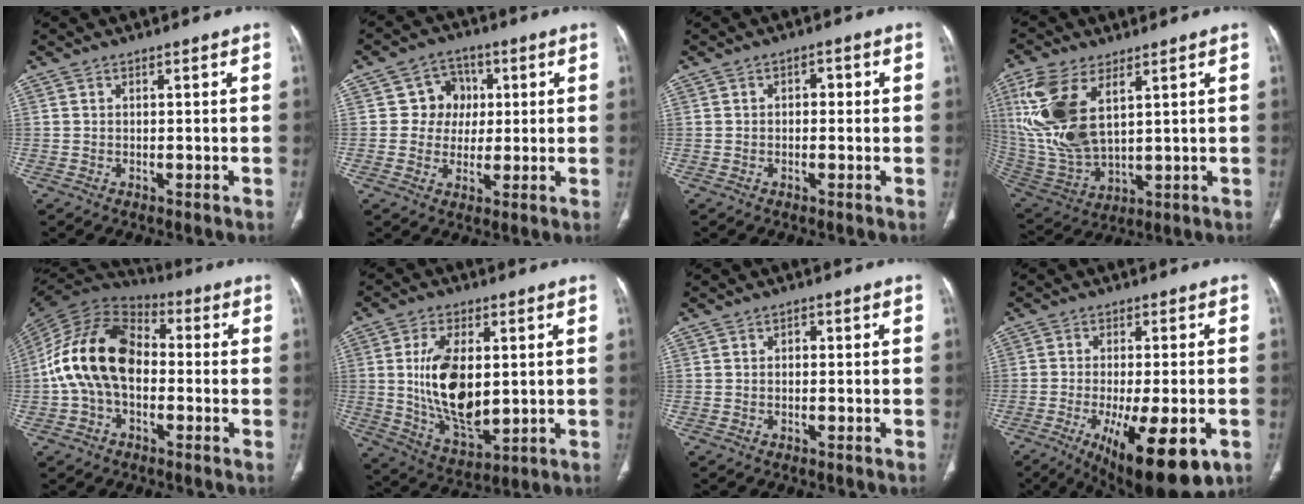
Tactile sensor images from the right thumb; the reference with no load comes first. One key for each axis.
{"total": 7.3, "fx": 1.2, "fy": 6.9, "fz": 2.2, "tx": 0.014, "ty": 0.010, "tz": 0.013}
{"total": 2.2, "fx": 0.2, "fy": 1.5, "fz": 1.6, "tx": -0.012, "ty": 0.007, "tz": -0.004}
{"total": 17.1, "fx": 5.9, "fy": 8.7, "fz": 13.4, "tx": -0.294, "ty": -0.018, "tz": 0.129}
{"total": 17.5, "fx": -1.1, "fy": 11.4, "fz": 13.2, "tx": -0.242, "ty": 0.040, "tz": -0.029}
{"total": 15.4, "fx": 1.4, "fy": 8.1, "fz": 13.1, "tx": -0.226, "ty": -0.019, "tz": 0.039}
{"total": 1.1, "fx": 0.0, "fy": 0.8, "fz": 0.7, "tx": -0.008, "ty": 0.003, "tz": -0.003}
{"total": 17.8, "fx": -7.2, "fy": 6.0, "fz": 15.1, "tx": -0.210, "ty": -0.014, "tz": -0.095}